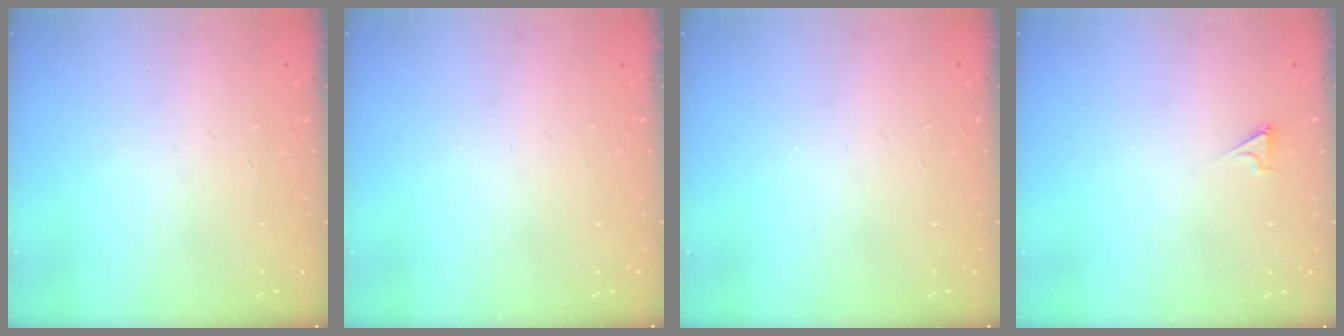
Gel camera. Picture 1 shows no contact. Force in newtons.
{"total": 0.0}
{"total": 0.0}
{"total": 2.1, "press": 2.1, "slide": 0.3}